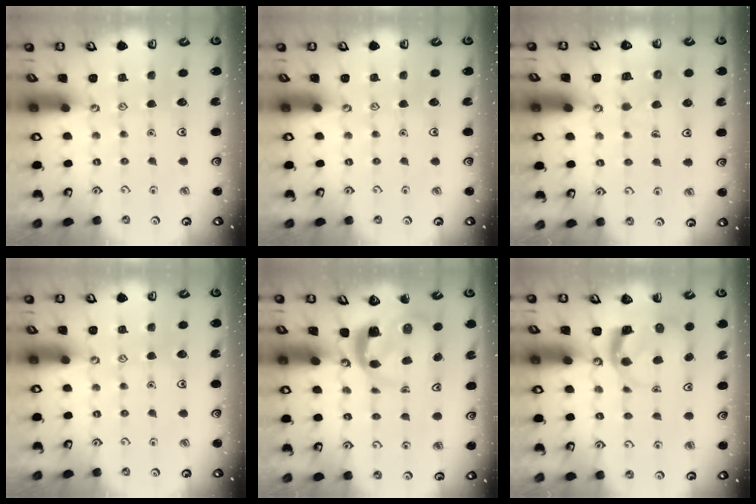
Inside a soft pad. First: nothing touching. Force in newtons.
{"total": 0.0}
{"total": 7.1, "press": 7.1, "slide": 0.4}
{"total": 0.0}
{"total": 4.6, "press": 4.5, "slide": 0.5}
{"total": 4.0, "press": 3.9, "slide": 0.3}